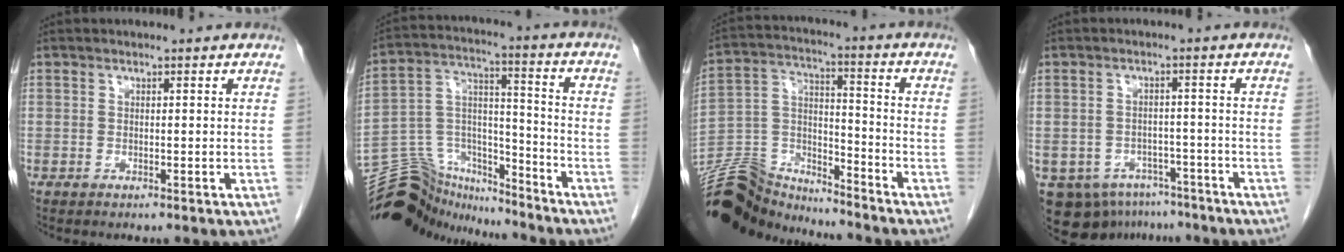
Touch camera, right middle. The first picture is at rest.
{"total": 15.2, "force": [-14.5, 4.3, 1.6], "torque": [-0.038, 0.062, -0.248]}
{"total": 13.9, "force": [-13.7, 2.0, 2.0], "torque": [-0.047, 0.029, -0.253]}
{"total": 10.1, "force": [-7.1, 6.6, 2.7], "torque": [-0.044, 0.010, -0.092]}